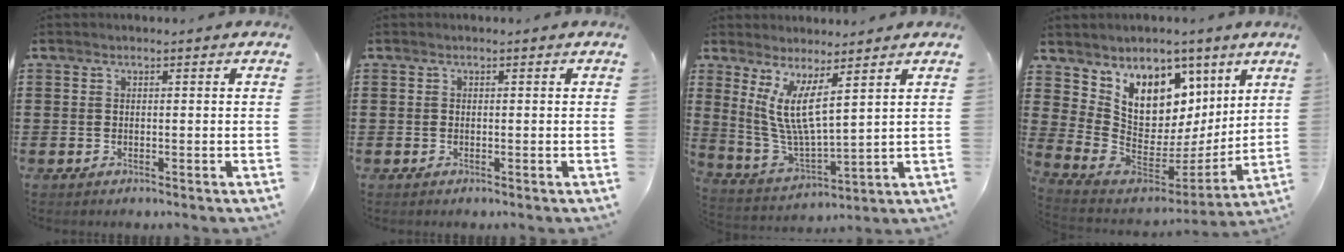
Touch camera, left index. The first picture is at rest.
{"total": 0.0}
{"total": 8.2, "force": [4.0, 1.6, 6.9], "torque": [-0.166, -0.027, 0.067]}
{"total": 9.3, "force": [5.3, 6.9, 3.1], "torque": [-0.086, -0.056, 0.109]}